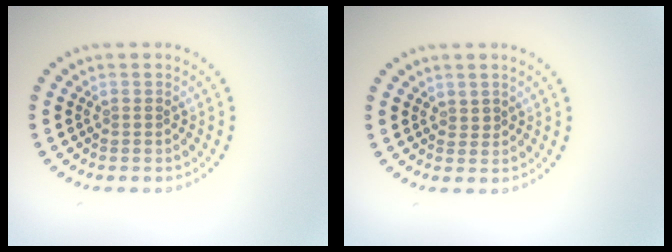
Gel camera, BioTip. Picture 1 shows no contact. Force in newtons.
{"total": 0.6, "press": 0.3, "slide": 0.6}